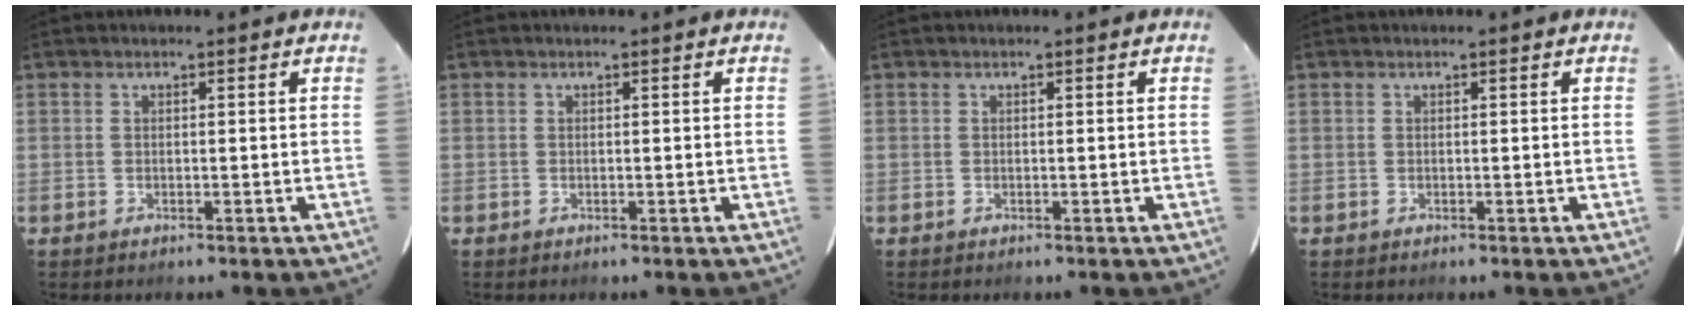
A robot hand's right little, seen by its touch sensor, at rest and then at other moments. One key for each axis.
{"total": 0.0}
{"total": 0.0}
{"total": 0.0}